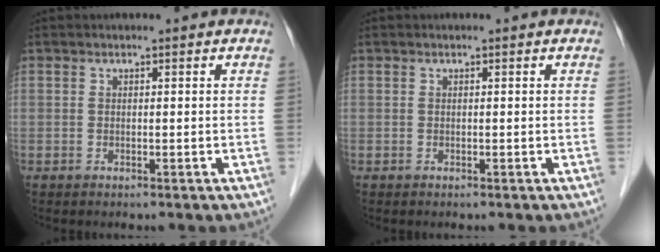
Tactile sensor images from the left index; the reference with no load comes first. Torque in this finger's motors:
{"motor_torque": [0.01, 0.00, -0.02, 0.00]}